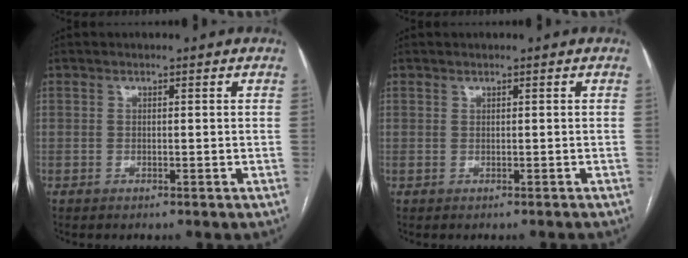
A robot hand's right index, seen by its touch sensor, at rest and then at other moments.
{"total": 0.0}